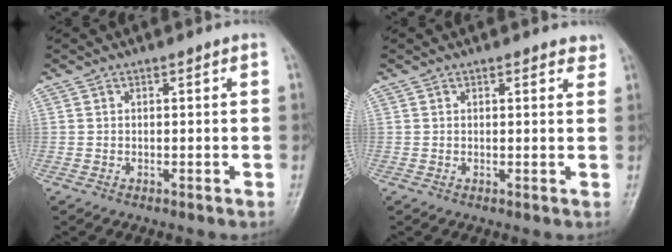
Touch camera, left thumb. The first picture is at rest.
{"total": 2.4, "force": [1.9, 0.9, 1.1], "torque": [0.005, -0.005, 0.016]}